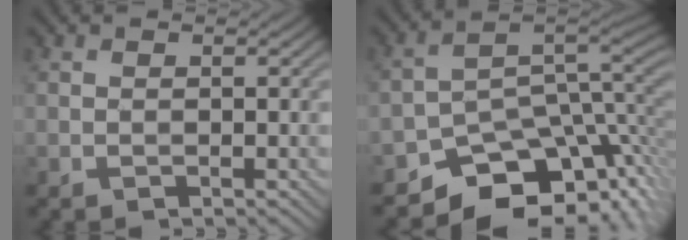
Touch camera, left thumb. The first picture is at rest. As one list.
[{"total": 10.8, "force": [-5.9, 6.9, 6.0], "torque": [-0.083, -0.025, -0.089]}]